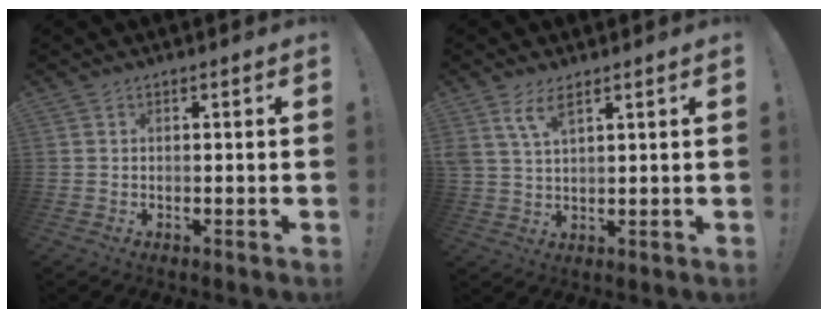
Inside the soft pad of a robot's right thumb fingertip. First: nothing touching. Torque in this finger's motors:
{"motor_torque": [0.64, 0.84, 1.17, 0.23, 0.07]}